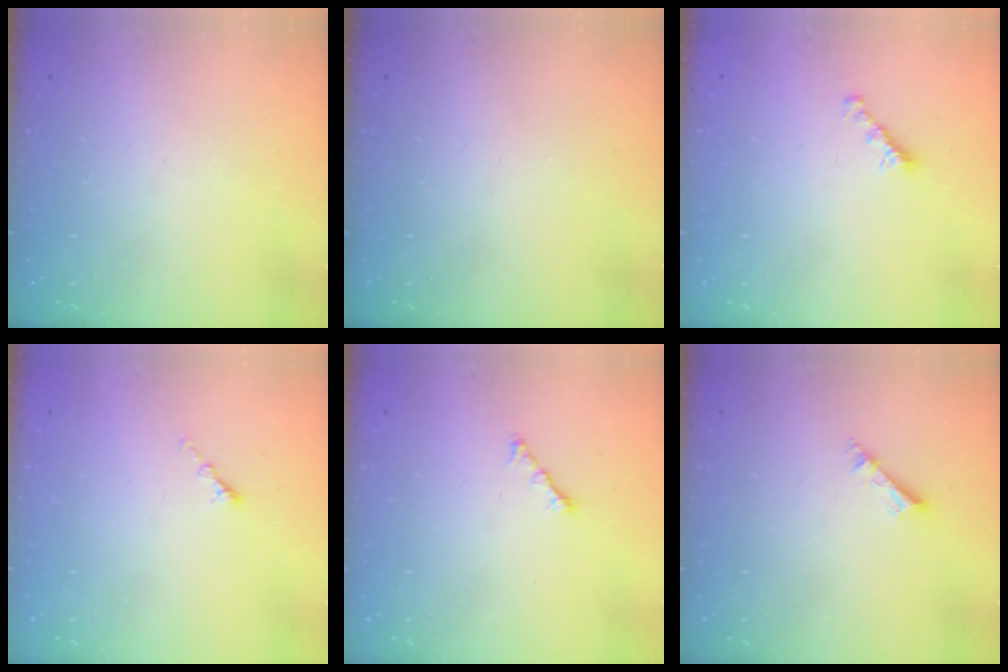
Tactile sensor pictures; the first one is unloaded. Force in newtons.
{"total": 0.0}
{"total": 2.2, "press": 2.1, "slide": 0.5}
{"total": 1.1, "press": 1.0, "slide": 0.5}
{"total": 2.3, "press": 2.2, "slide": 0.7}
{"total": 2.3, "press": 2.3, "slide": 0.1}